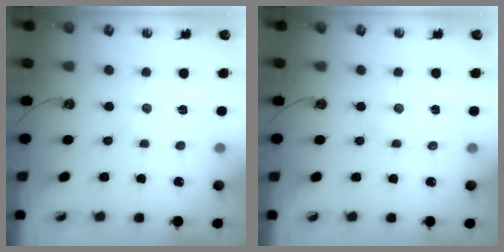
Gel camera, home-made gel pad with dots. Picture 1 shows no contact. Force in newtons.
{"total": 2.3, "press": 2.3, "slide": 0.3}